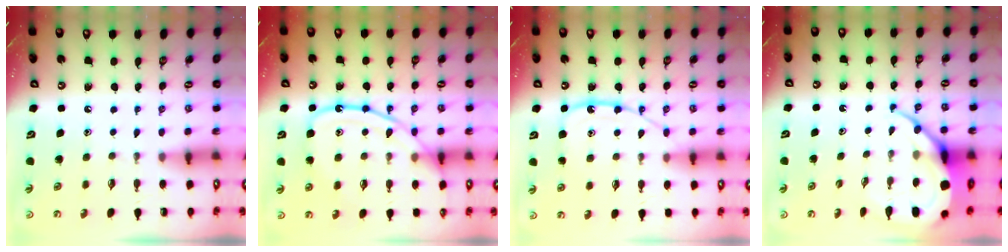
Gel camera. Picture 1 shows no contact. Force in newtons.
{"total": 15.0, "press": 15.0, "slide": 1.3}
{"total": 13.4, "press": 13.3, "slide": 1.1}
{"total": 10.0, "press": 10.0, "slide": 0.6}